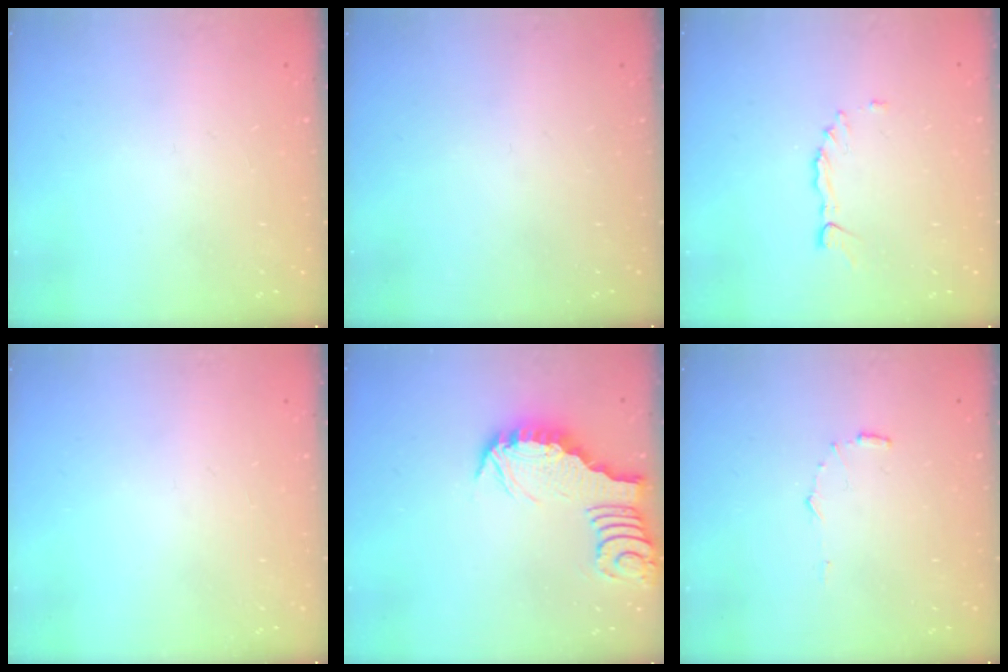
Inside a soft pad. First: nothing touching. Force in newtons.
{"total": 0.0}
{"total": 2.3, "press": 2.3, "slide": 0.2}
{"total": 0.0}
{"total": 3.0, "press": 3.0, "slide": 0.3}
{"total": 5.7, "press": 5.7, "slide": 0.4}